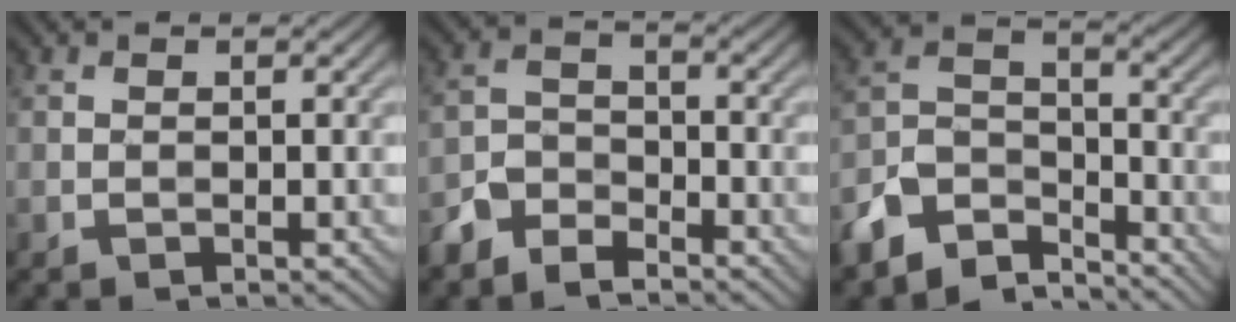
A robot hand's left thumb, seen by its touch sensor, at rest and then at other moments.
{"total": 4.9, "force": [-4.1, 2.2, 1.7], "torque": [-0.033, -0.003, -0.095]}
{"total": 9.1, "force": [-7.3, 4.2, 3.2], "torque": [-0.069, -0.005, -0.158]}